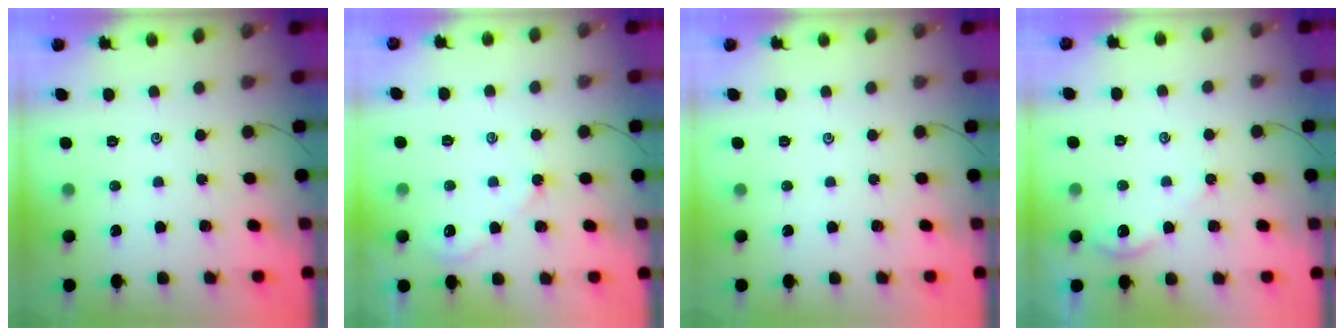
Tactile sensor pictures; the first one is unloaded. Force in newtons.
{"total": 2.5, "press": 2.4, "slide": 0.4}
{"total": 0.0}
{"total": 2.9, "press": 2.9, "slide": 0.3}